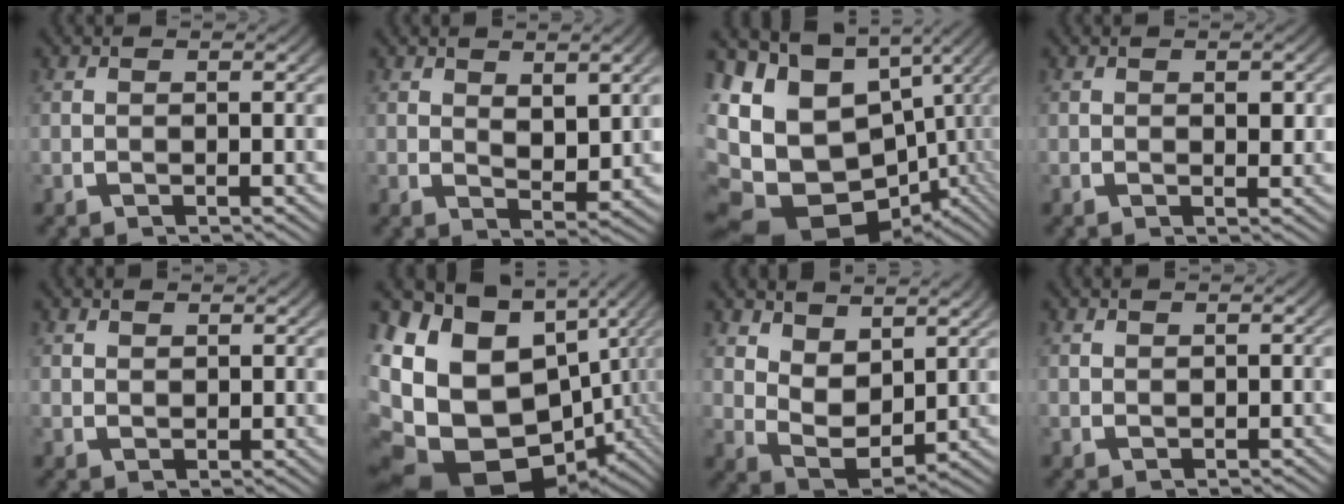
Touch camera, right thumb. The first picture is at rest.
{"total": 2.0, "force": [1.2, 0.8, 1.4], "torque": [-0.017, -0.007, 0.027]}
{"total": 21.5, "force": [-3.7, 16.3, 13.4], "torque": [-0.279, -0.072, -0.038]}
{"total": 1.1, "force": [0.3, 0.6, 0.9], "torque": [-0.013, -0.005, 0.005]}
{"total": 1.8, "force": [1.6, 0.7, 0.4], "torque": [0.002, -0.001, 0.036]}
{"total": 25.2, "force": [-4.1, 19.3, 15.8], "torque": [-0.339, -0.091, -0.042]}
{"total": 5.6, "force": [1.4, 3.9, 3.9], "torque": [-0.092, -0.032, 0.034]}
{"total": 0.9, "force": [0.9, 0.3, 0.0], "torque": [0.006, 0.001, 0.022]}